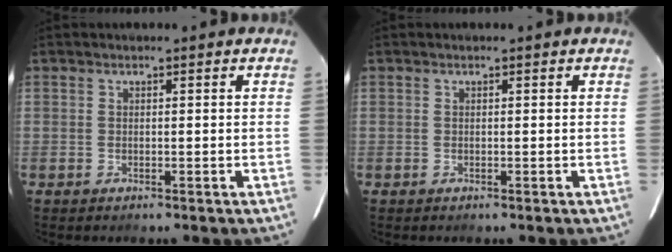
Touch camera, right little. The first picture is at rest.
{"total": 0.0}